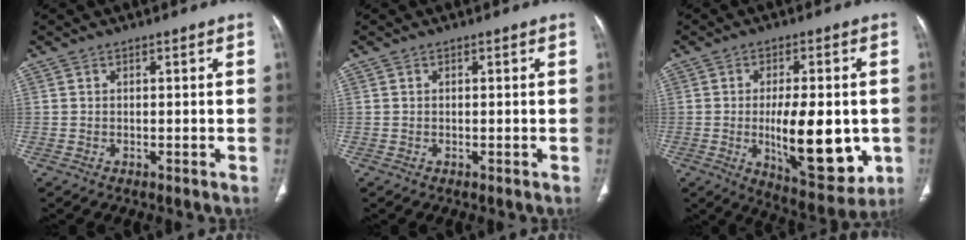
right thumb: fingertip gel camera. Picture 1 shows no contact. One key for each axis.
{"total": 0.0}
{"total": 17.1, "fx": -2.5, "fy": 7.0, "fz": 15.4, "tx": -0.204, "ty": -0.018, "tz": -0.024}